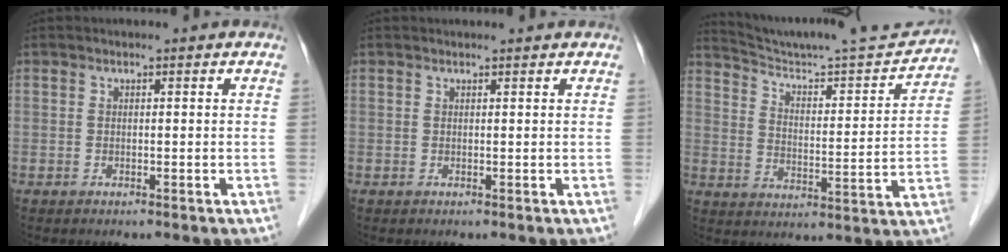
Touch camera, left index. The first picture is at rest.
{"total": 1.4, "force": [1.4, 0.0, 0.2], "torque": [-0.008, 0.009, 0.018]}
{"total": 17.9, "force": [17.2, 0.2, 4.8], "torque": [-0.084, -0.037, 0.253]}